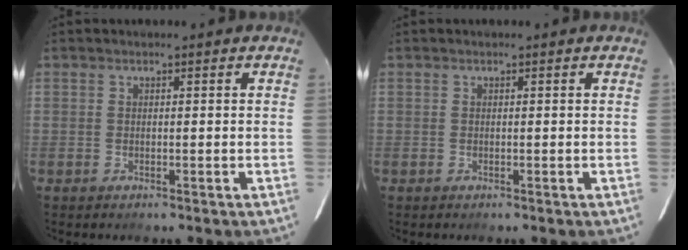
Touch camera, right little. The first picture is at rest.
{"total": 0.0}